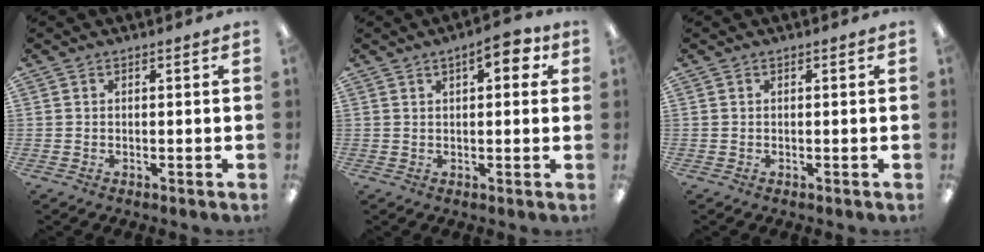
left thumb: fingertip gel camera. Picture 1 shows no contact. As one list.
[{"total": 6.4, "force": [2.9, 2.6, 5.1], "torque": [-0.062, -0.008, 0.042]}, {"total": 0.0}]